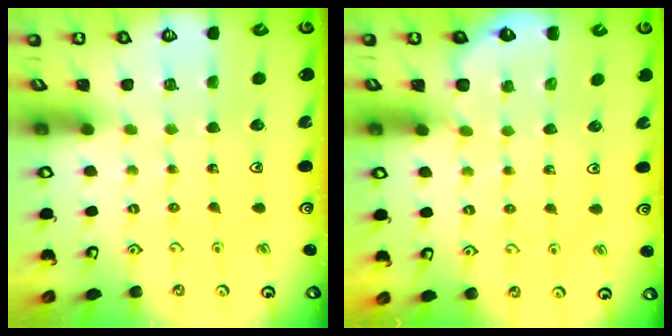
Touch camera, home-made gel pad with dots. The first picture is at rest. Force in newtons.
{"total": 3.1, "press": 2.6, "slide": 1.7}